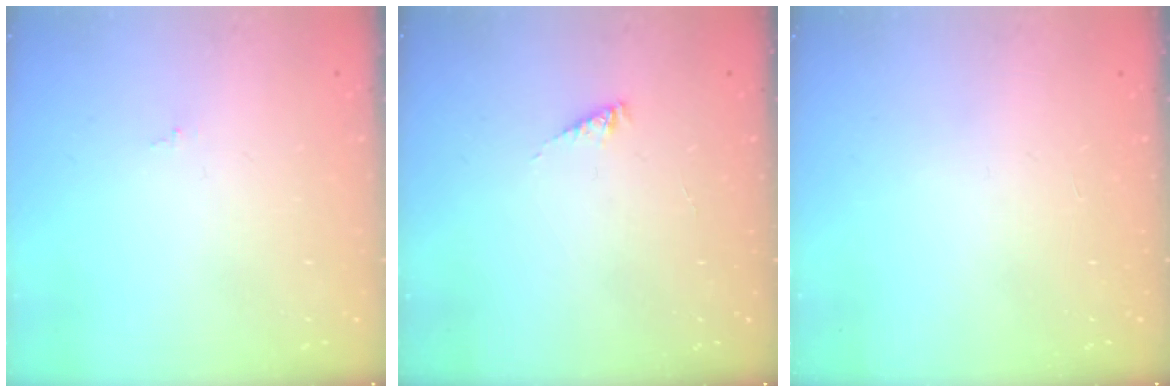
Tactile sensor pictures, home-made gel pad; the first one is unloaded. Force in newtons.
{"total": 1.7, "press": 1.6, "slide": 0.3}
{"total": 0.0}